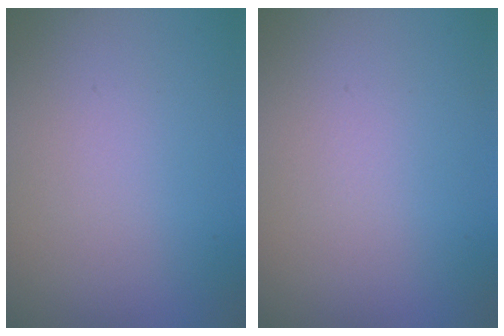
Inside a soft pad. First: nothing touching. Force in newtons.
{"total": 0.0}